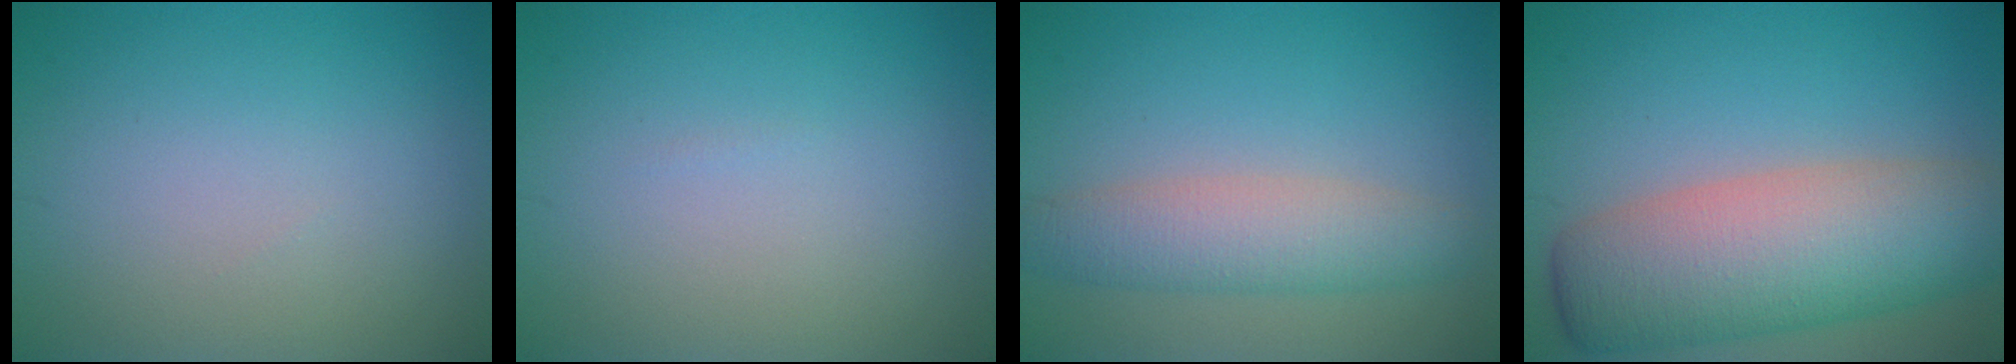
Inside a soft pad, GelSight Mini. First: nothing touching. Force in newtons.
{"total": 0.0}
{"total": 4.3, "press": 4.3, "slide": 0.1}
{"total": 10.3, "press": 10.3, "slide": 0.4}